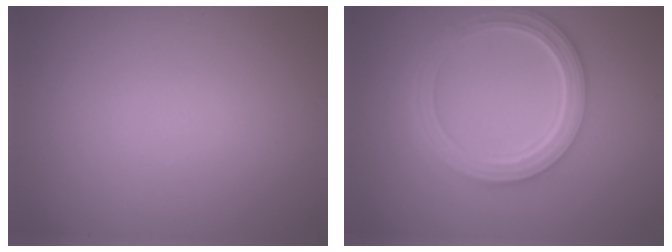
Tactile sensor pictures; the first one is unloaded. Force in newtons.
{"total": 5.3, "press": 3.8, "slide": 3.6}